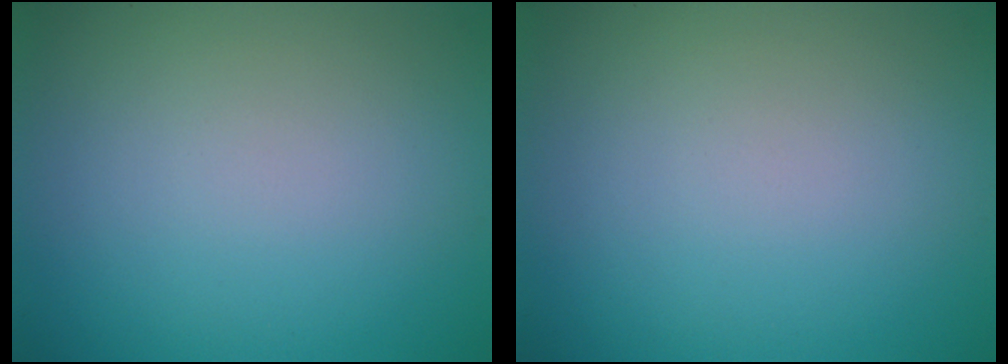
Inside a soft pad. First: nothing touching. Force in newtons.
{"total": 0.0}